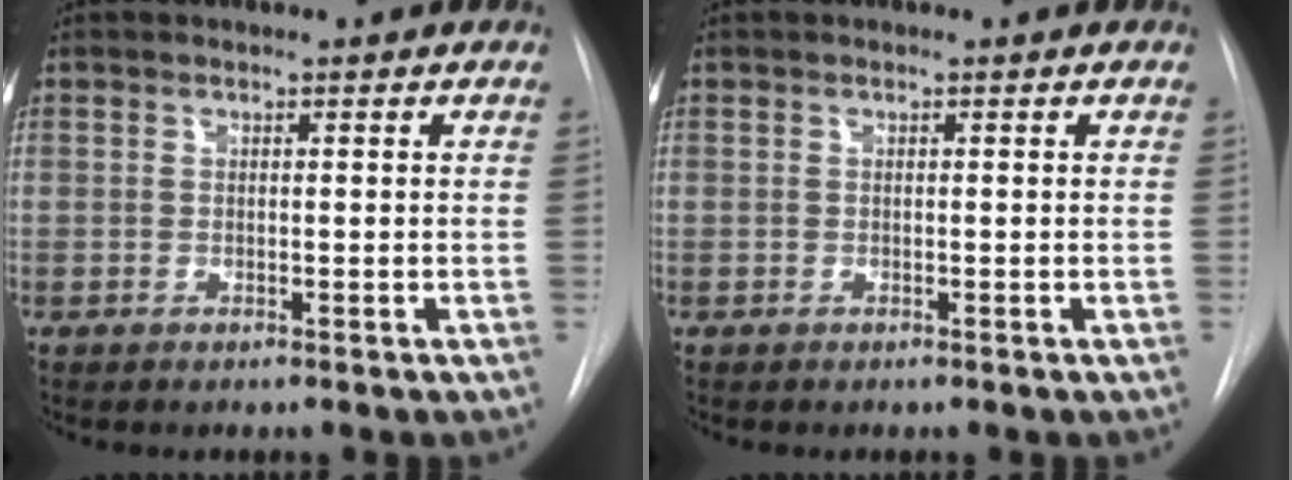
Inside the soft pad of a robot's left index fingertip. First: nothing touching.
{"total": 0.0}